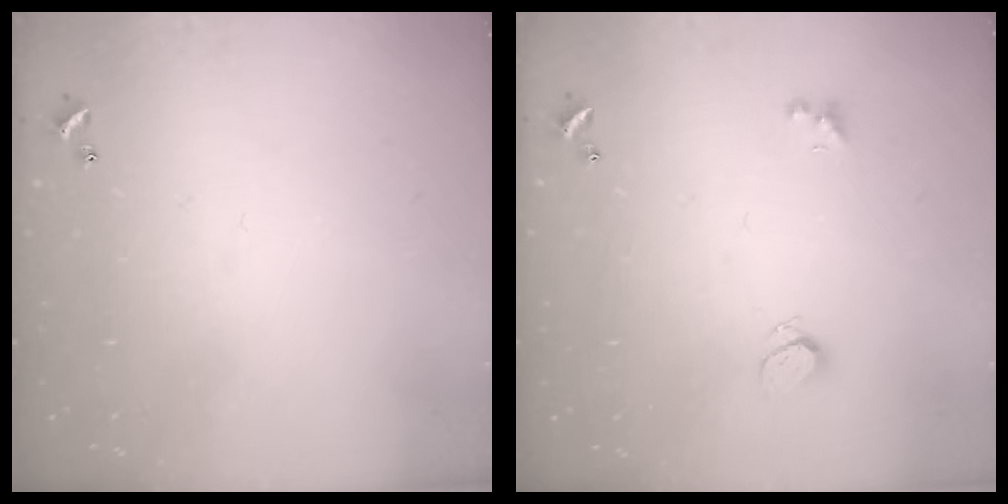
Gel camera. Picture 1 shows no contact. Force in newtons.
{"total": 1.8, "press": 1.7, "slide": 0.6}